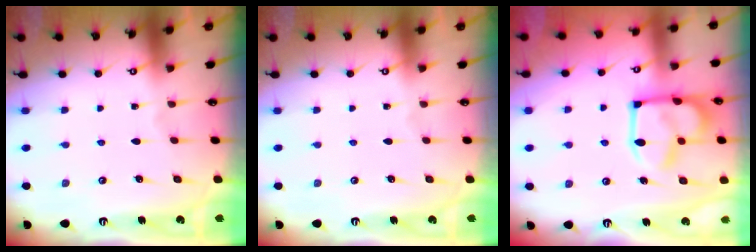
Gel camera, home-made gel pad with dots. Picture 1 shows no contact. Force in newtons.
{"total": 0.0}
{"total": 12.9, "press": 12.8, "slide": 1.4}